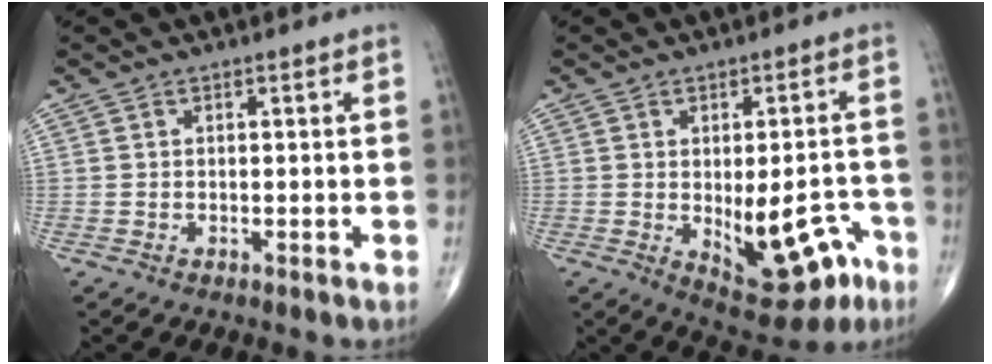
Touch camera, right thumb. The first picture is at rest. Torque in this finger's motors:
{"motor_torque": [1.38, 1.23, 0.57, -0.71, 0.28]}